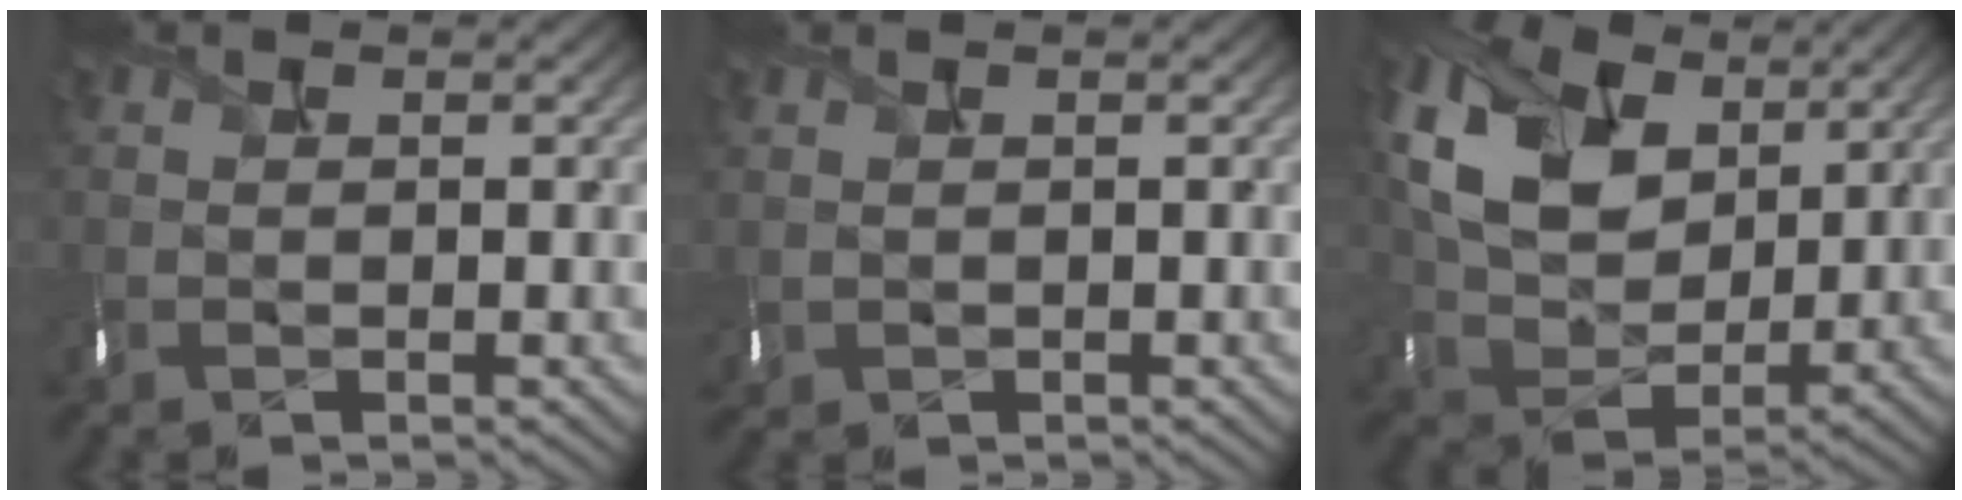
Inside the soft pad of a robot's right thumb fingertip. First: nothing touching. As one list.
[{"total": 1.1, "force": [0.2, 0.8, 0.7], "torque": [-0.029, -0.006, 0.011]}, {"total": 11.9, "force": [4.6, 8.5, 7.0], "torque": [-0.186, 0.013, 0.082]}]